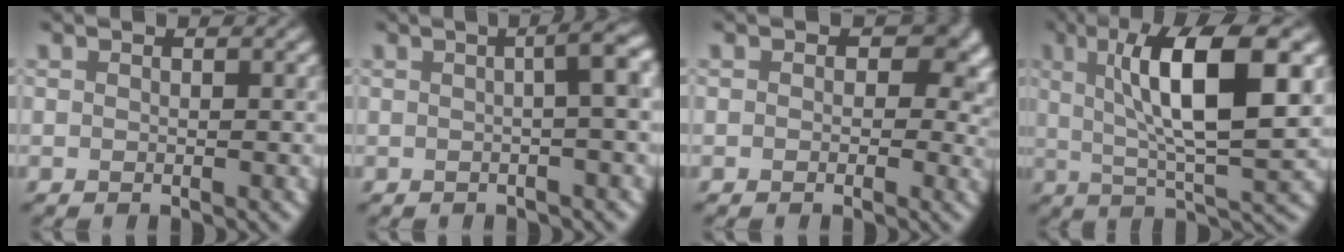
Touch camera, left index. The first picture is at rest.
{"total": 4.1, "force": [0.4, 1.0, 4.0], "torque": [-0.035, 0.019, -0.001]}
{"total": 5.7, "force": [1.2, 4.2, 3.7], "torque": [-0.018, 0.001, 0.009]}
{"total": 10.3, "force": [2.6, 2.5, 9.6], "torque": [-0.139, 0.007, 0.046]}